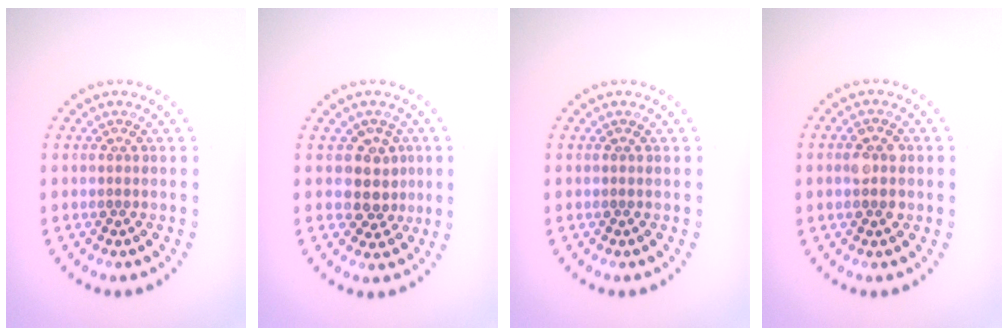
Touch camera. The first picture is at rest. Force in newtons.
{"total": 3.0, "press": 2.6, "slide": 1.5}
{"total": 0.0}
{"total": 2.4, "press": 2.3, "slide": 0.3}